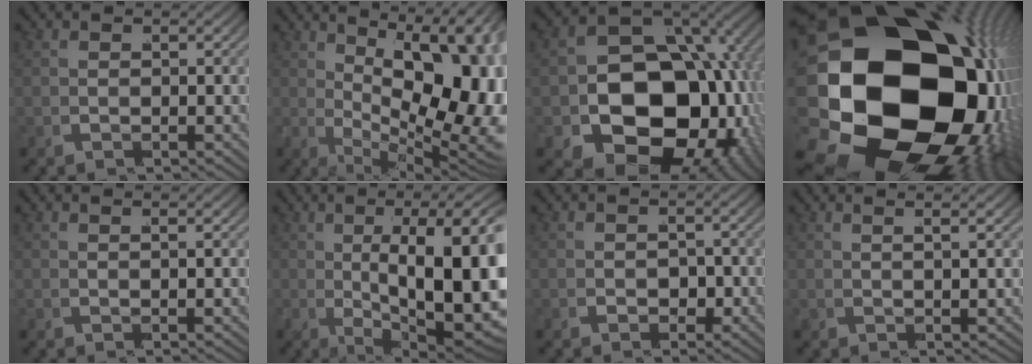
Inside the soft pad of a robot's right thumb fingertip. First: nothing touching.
{"total": 18.1, "force": [-0.3, 10.6, 14.7], "torque": [-0.228, -0.068, 0.038]}
{"total": 21.9, "force": [-3.4, 15.5, 15.0], "torque": [-0.288, -0.085, -0.017]}
{"total": 39.5, "force": [-2.7, 26.5, 29.2], "torque": [-0.488, -0.085, -0.007]}
{"total": 1.2, "force": [0.7, 0.4, 0.9], "torque": [-0.021, -0.003, 0.020]}
{"total": 14.9, "force": [-0.8, 7.4, 12.9], "torque": [-0.209, -0.031, 0.017]}
{"total": 1.3, "force": [-0.2, 1.1, 0.7], "torque": [-0.007, -0.002, 0.001]}
{"total": 2.5, "force": [1.4, 0.3, 2.0], "torque": [-0.037, 0.001, 0.034]}